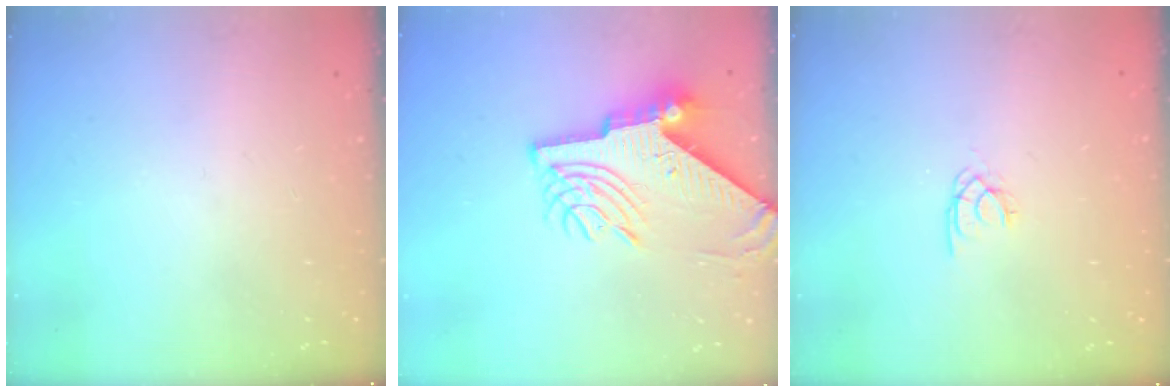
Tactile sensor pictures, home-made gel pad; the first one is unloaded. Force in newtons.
{"total": 11.5, "press": 11.4, "slide": 1.3}
{"total": 1.7, "press": 1.7, "slide": 0.2}